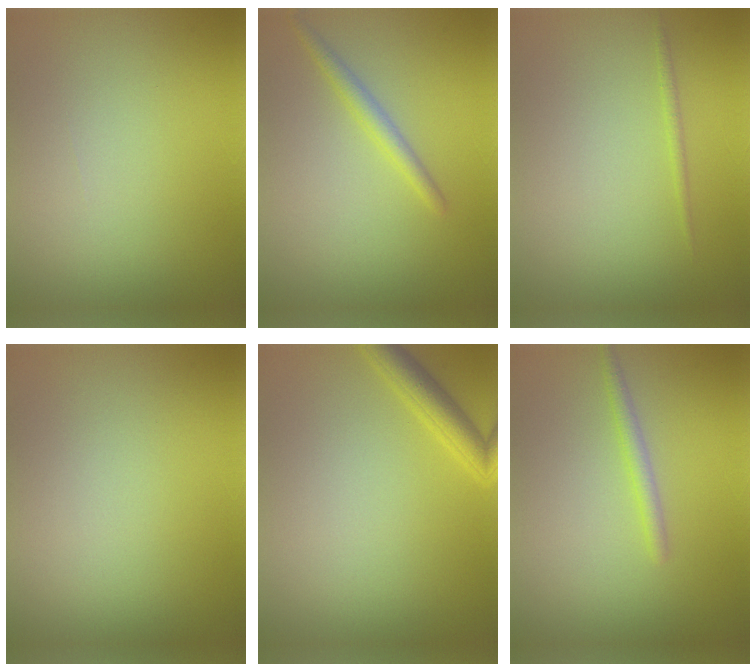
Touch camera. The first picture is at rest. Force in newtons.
{"total": 1.8, "press": 1.8, "slide": 0.1}
{"total": 0.6, "press": 0.6, "slide": 0.1}
{"total": 0.0}
{"total": 2.3, "press": 2.2, "slide": 0.2}
{"total": 1.4, "press": 1.4, "slide": 0.0}